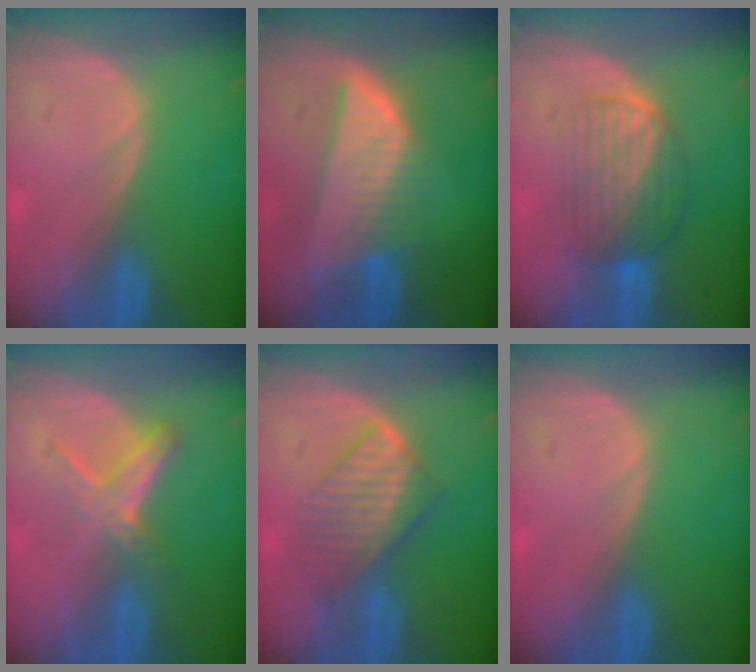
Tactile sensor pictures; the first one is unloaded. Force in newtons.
{"total": 8.2, "press": 7.3, "slide": 3.9}
{"total": 6.5, "press": 6.3, "slide": 1.7}
{"total": 5.0, "press": 4.7, "slide": 1.5}
{"total": 6.6, "press": 6.3, "slide": 1.9}
{"total": 0.0}